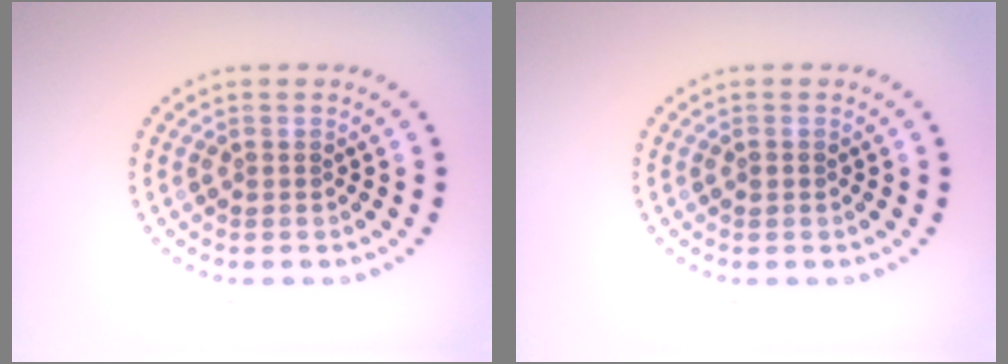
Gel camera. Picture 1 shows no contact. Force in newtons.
{"total": 0.7, "press": 0.7, "slide": 0.1}